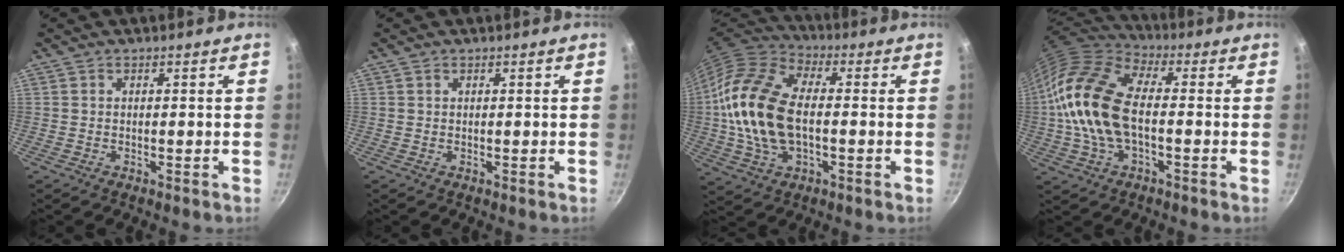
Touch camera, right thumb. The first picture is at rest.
{"total": 0.0}
{"total": 18.2, "force": [-0.7, 10.7, 14.8], "torque": [-0.282, 0.029, -0.025]}
{"total": 17.6, "force": [-0.8, 9.7, 14.7], "torque": [-0.274, 0.031, -0.027]}